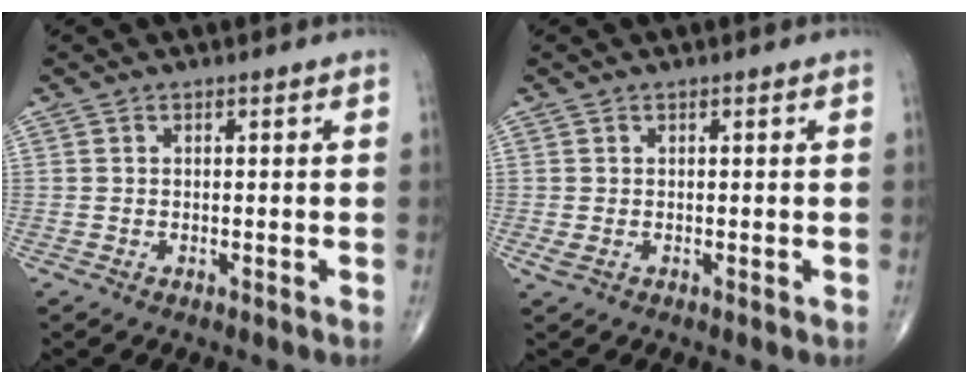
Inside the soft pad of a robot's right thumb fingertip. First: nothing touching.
{"total": 1.3, "force": [0.0, 0.7, 1.1], "torque": [-0.022, -0.002, 0.005]}